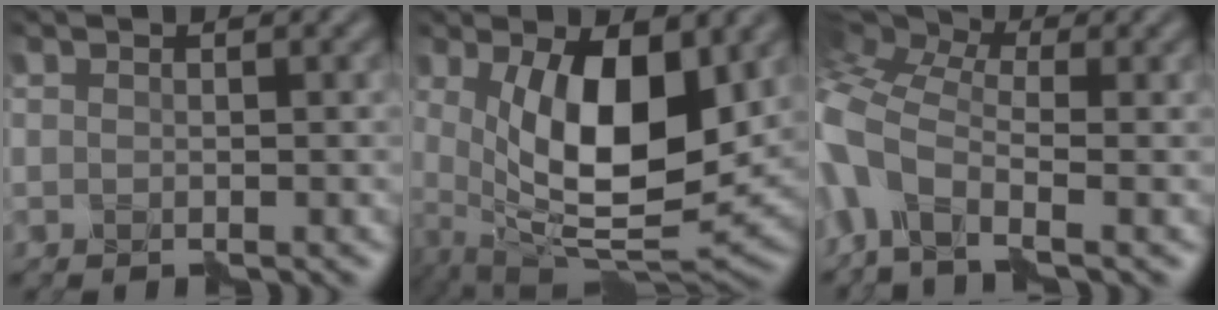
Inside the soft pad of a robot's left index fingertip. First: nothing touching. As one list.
[{"total": 10.7, "force": [1.7, 4.2, 9.7], "torque": [-0.168, -0.017, 0.031]}, {"total": 7.9, "force": [-2.3, 4.1, 6.4], "torque": [-0.144, 0.004, -0.066]}]